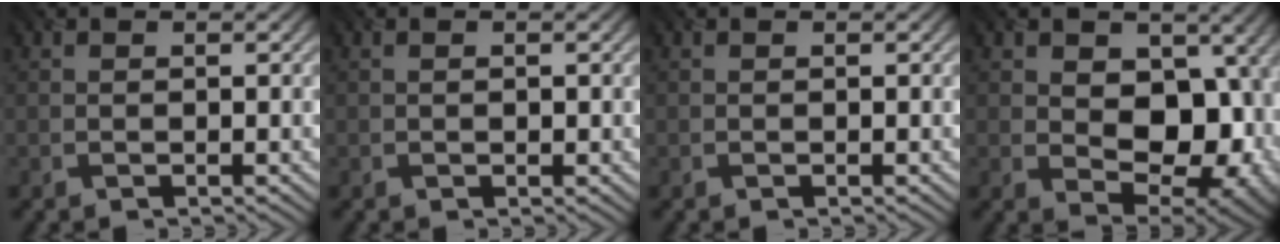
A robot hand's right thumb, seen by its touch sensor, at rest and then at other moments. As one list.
[{"total": 0.6, "force": [0.0, 0.3, 0.5], "torque": [-0.009, 0.001, 0.001]}, {"total": 0.0}, {"total": 13.2, "force": [0.5, 9.1, 9.6], "torque": [-0.146, -0.016, 0.015]}]